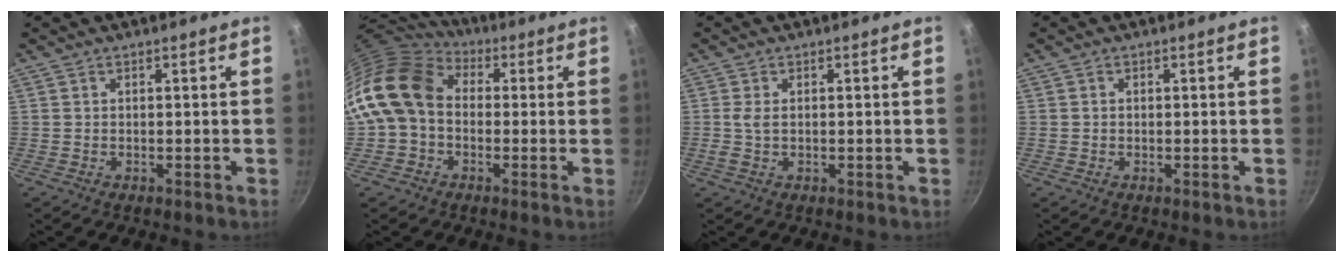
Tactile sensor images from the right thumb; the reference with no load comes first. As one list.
[{"total": 14.9, "force": [0.3, 11.5, 9.4], "torque": [-0.159, 0.030, -0.012]}, {"total": 2.1, "force": [0.1, 1.1, 1.8], "torque": [-0.038, 0.001, -0.001]}, {"total": 0.5, "force": [0.1, 0.5, 0.1], "torque": [-0.003, 0.001, 0.003]}]